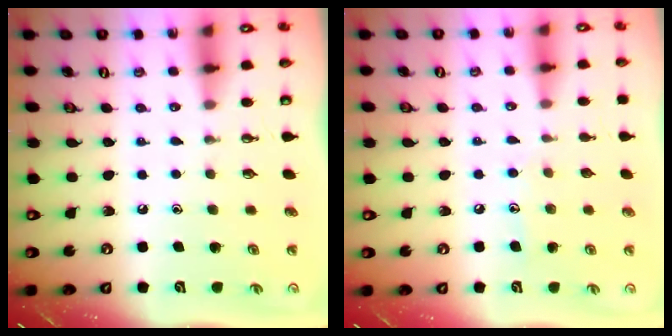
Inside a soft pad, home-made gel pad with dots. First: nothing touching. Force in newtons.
{"total": 6.3, "press": 6.3, "slide": 0.5}